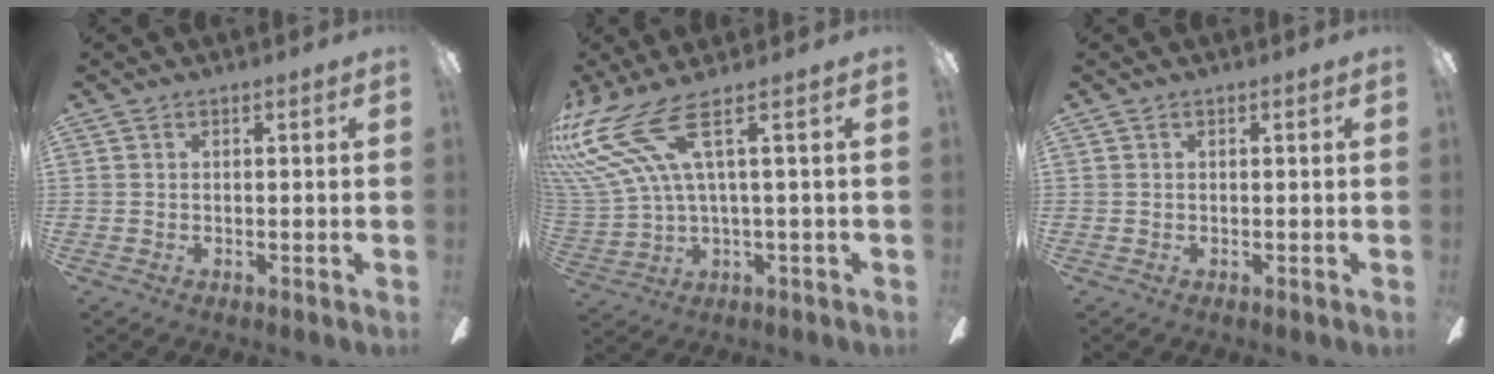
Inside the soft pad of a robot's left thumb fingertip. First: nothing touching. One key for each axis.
{"total": 13.6, "fx": 6.3, "fy": 4.5, "fz": 11.2, "tx": -0.254, "ty": -0.034, "tz": 0.111}
{"total": 0.0}